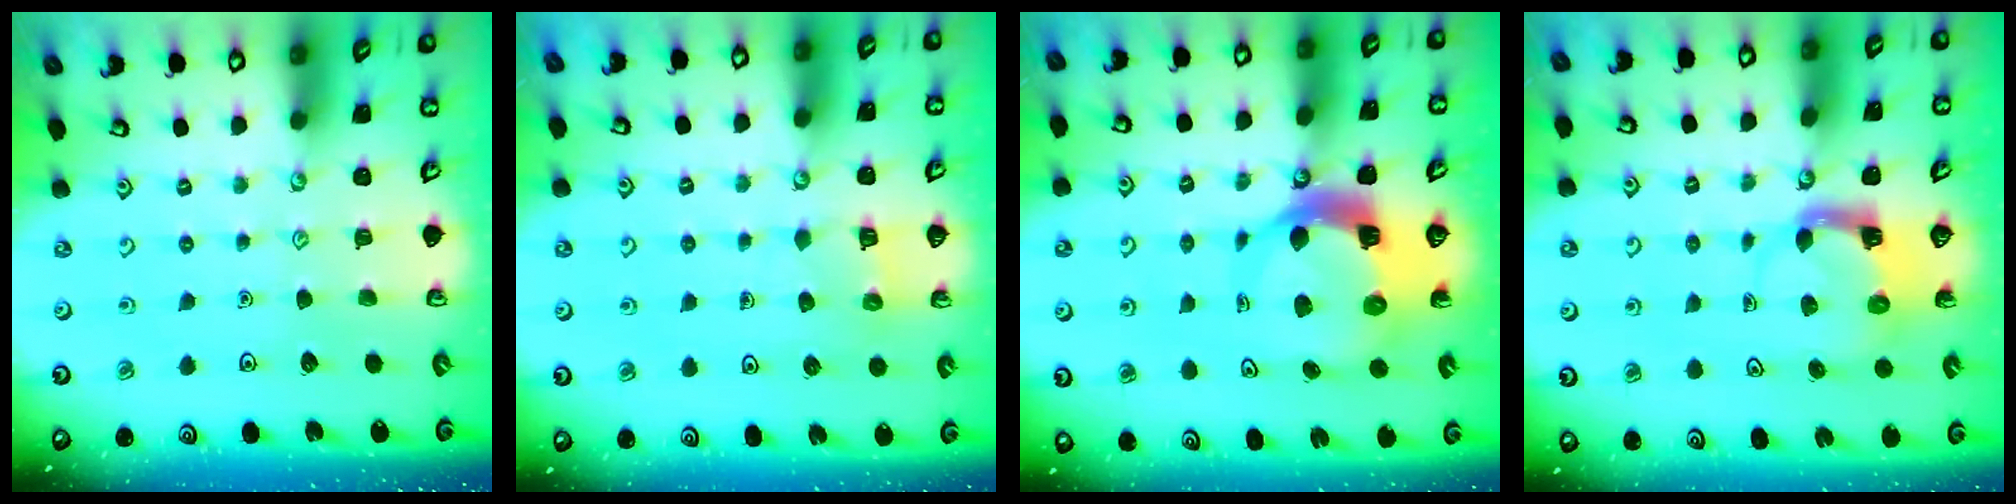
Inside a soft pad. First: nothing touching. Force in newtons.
{"total": 4.5, "press": 4.5, "slide": 0.5}
{"total": 8.8, "press": 8.7, "slide": 1.1}
{"total": 4.0, "press": 3.9, "slide": 0.8}